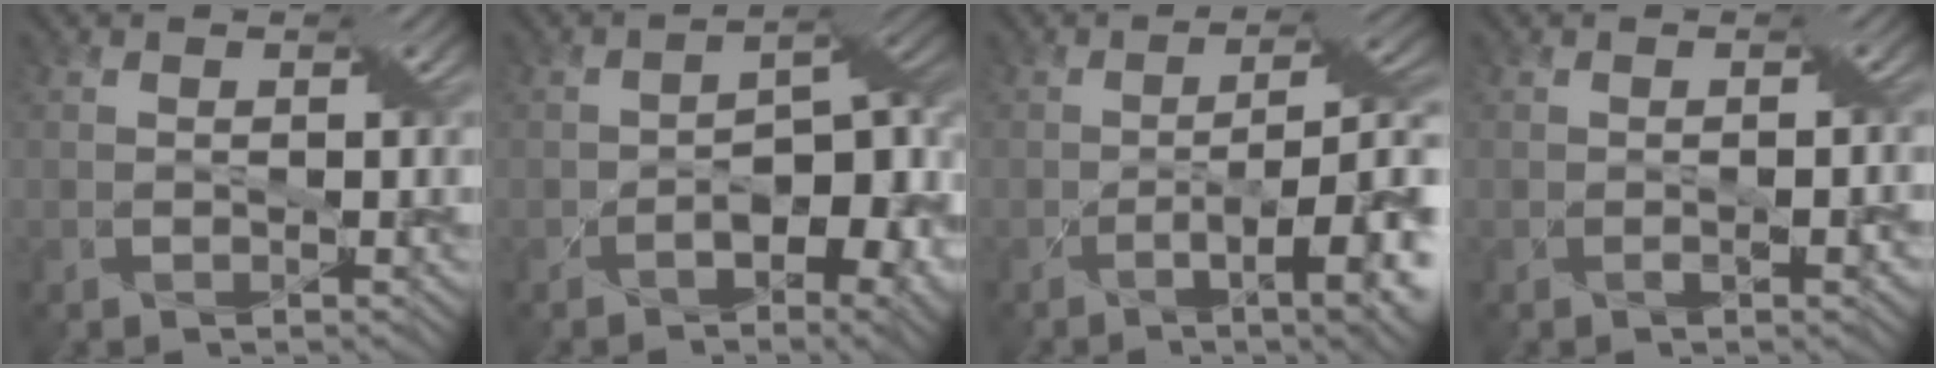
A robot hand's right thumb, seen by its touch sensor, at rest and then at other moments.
{"total": 10.7, "force": [-3.5, 5.5, 8.4], "torque": [-0.095, -0.019, -0.040]}
{"total": 10.6, "force": [-3.3, 2.9, 9.6], "torque": [-0.143, -0.004, -0.044]}
{"total": 1.2, "force": [-0.4, 0.1, 1.2], "torque": [-0.022, 0.002, -0.007]}